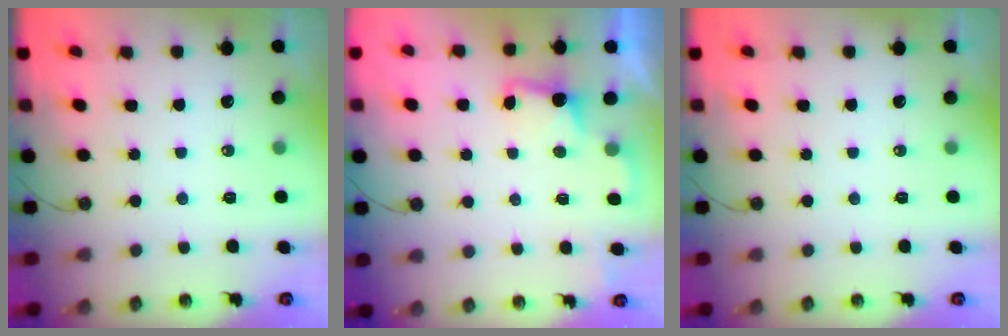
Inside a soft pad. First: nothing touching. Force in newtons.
{"total": 2.4, "press": 2.2, "slide": 1.0}
{"total": 0.0}